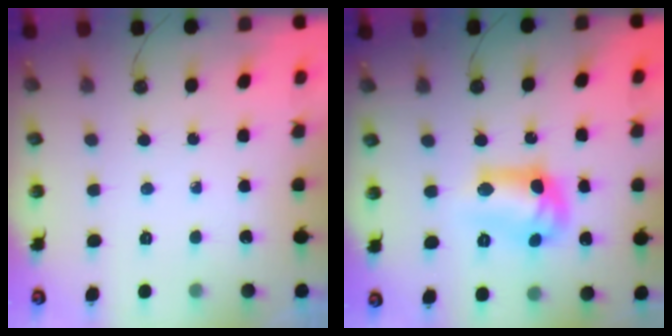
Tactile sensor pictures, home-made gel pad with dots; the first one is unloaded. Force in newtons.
{"total": 13.3, "press": 12.7, "slide": 4.0}